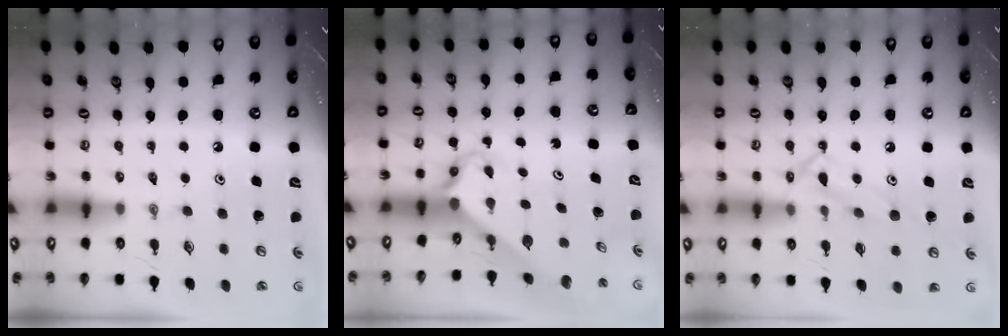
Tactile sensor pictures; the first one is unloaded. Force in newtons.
{"total": 2.6, "press": 2.6, "slide": 0.2}
{"total": 11.5, "press": 11.5, "slide": 0.7}